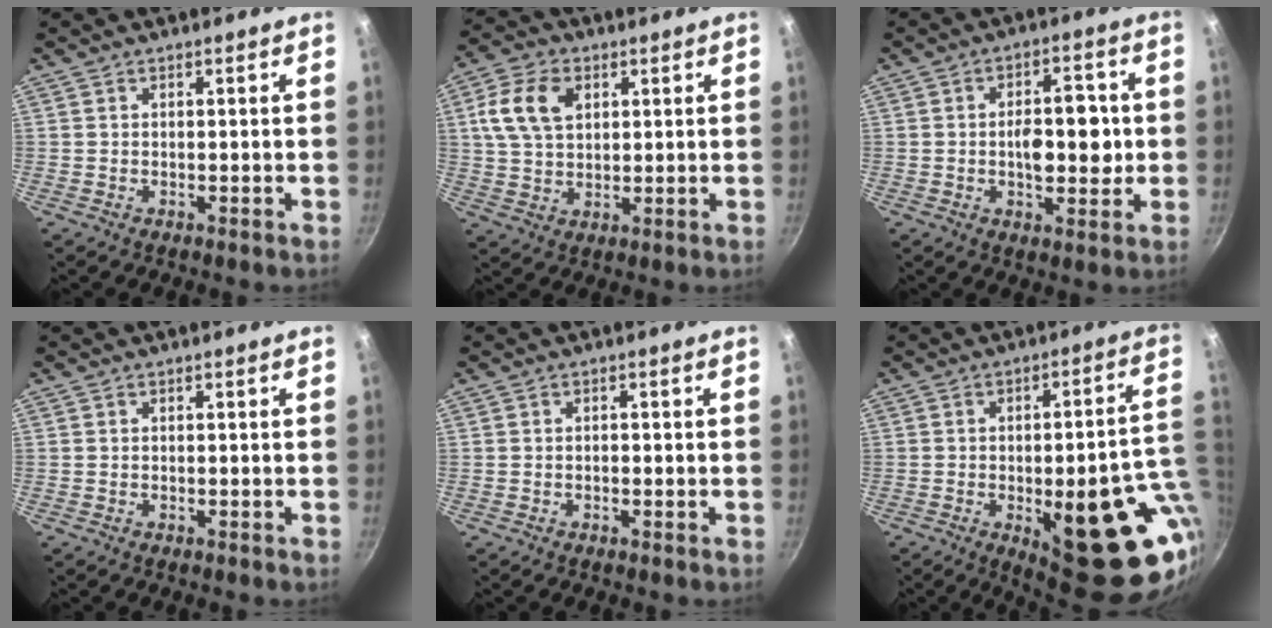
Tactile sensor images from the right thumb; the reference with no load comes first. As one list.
[{"total": 10.3, "force": [3.1, 7.0, 6.8], "torque": [-0.116, 0.007, 0.054]}, {"total": 9.9, "force": [-0.4, 5.3, 8.3], "torque": [-0.094, 0.009, -0.010]}, {"total": 0.0}, {"total": 0.8, "force": [-0.3, 0.4, 0.6], "torque": [-0.013, 0.004, -0.004]}, {"total": 24.3, "force": [-5.0, 8.9, 22.1], "torque": [-0.236, 0.001, -0.052]}]